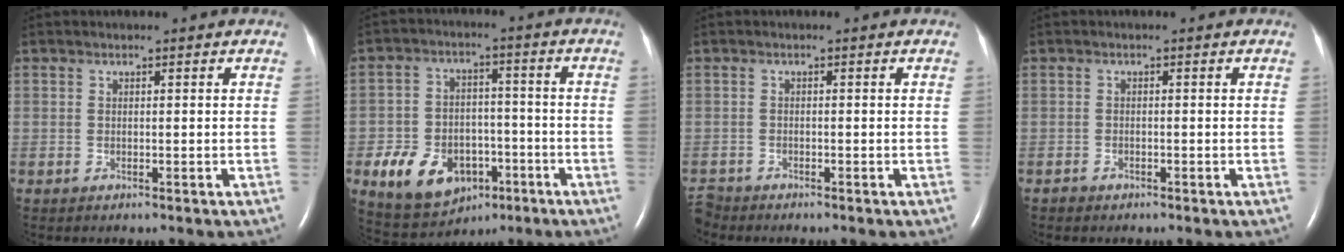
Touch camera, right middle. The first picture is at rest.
{"total": 11.8, "force": [-5.3, 8.0, 6.9], "torque": [-0.134, 0.009, -0.074]}
{"total": 2.3, "force": [-2.2, 0.5, -0.2], "torque": [0.006, -0.009, -0.041]}
{"total": 1.1, "force": [-0.9, 0.7, 0.0], "torque": [-0.006, 0.002, -0.016]}